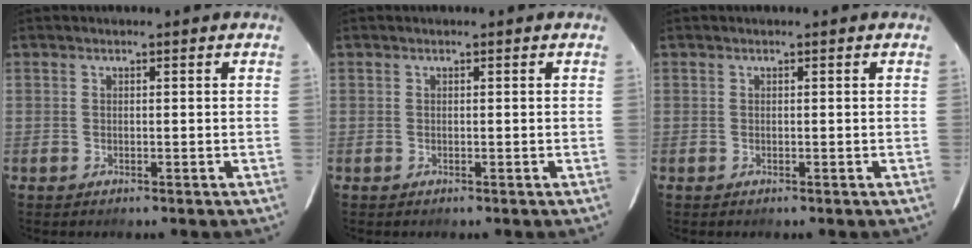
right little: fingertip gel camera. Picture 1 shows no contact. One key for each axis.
{"total": 0.0}
{"total": 0.0}